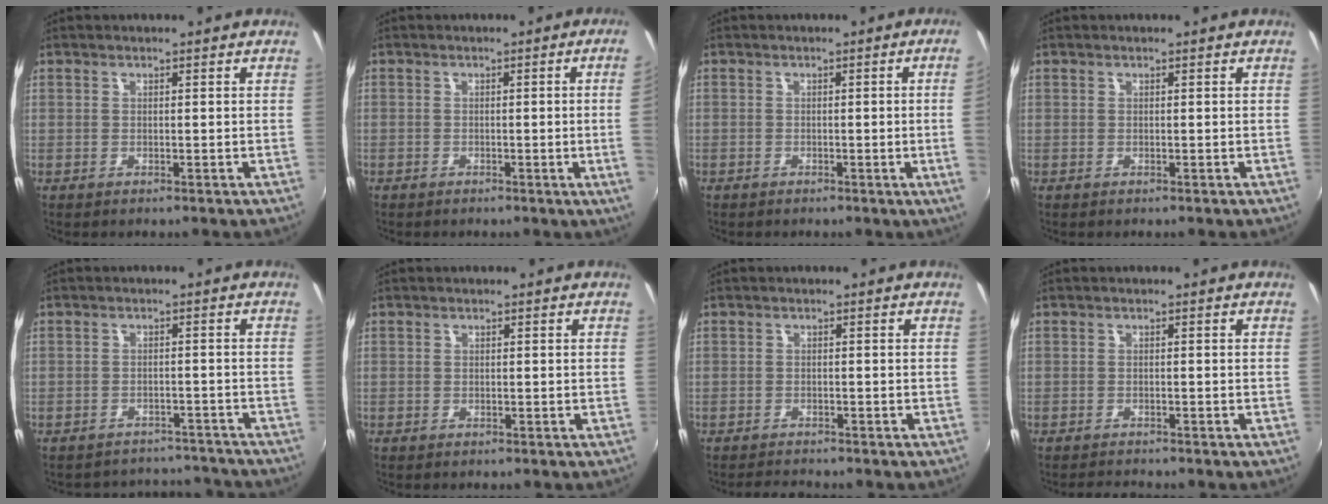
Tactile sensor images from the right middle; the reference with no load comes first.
{"total": 4.2, "force": [-0.2, -1.7, 3.8], "torque": [-0.061, -0.010, 0.003]}
{"total": 3.8, "force": [-0.1, -1.7, 3.4], "torque": [-0.054, -0.010, 0.004]}
{"total": 0.0}
{"total": 10.0, "force": [-8.9, 4.4, 1.2], "torque": [-0.027, 0.036, -0.104]}
{"total": 0.0}
{"total": 2.6, "force": [-2.5, 0.2, 0.5], "torque": [-0.020, -0.010, -0.046]}
{"total": 2.1, "force": [-2.1, 0.1, 0.3], "torque": [-0.014, -0.011, -0.038]}